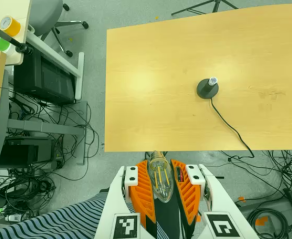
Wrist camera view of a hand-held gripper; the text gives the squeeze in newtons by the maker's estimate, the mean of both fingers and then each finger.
{"total": 21.8, "left": 24.4, "right": 19.2}